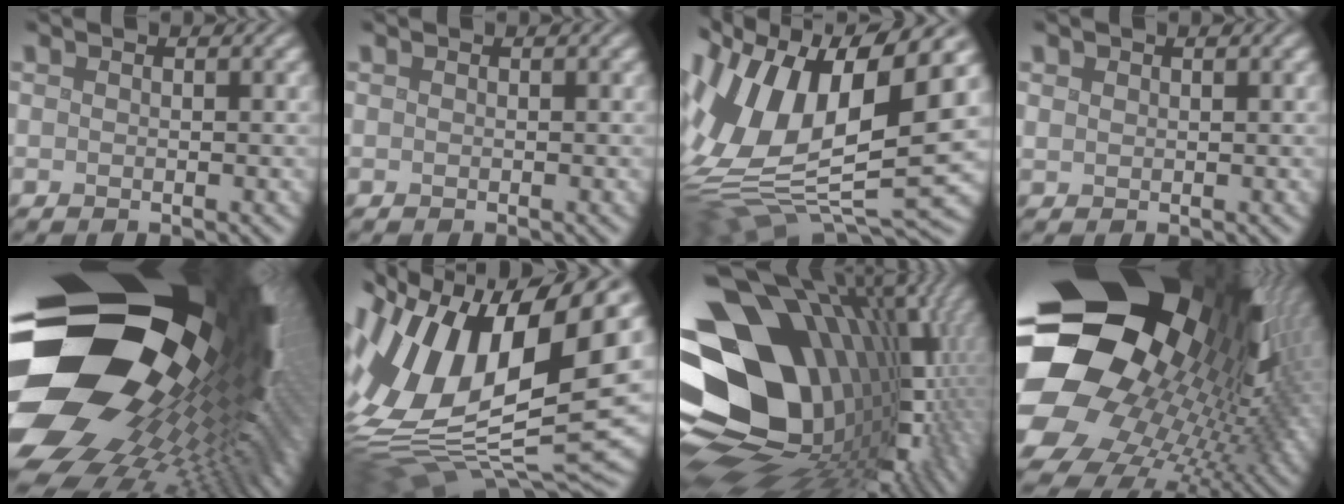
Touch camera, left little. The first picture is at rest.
{"total": 0.0}
{"total": 15.0, "force": [1.9, 7.1, 13.1], "torque": [-0.271, 0.001, 0.038]}
{"total": 0.9, "force": [0.6, 0.5, 0.4], "torque": [-0.008, 0.001, 0.012]}
{"total": 21.7, "force": [0.8, 14.8, 15.8], "torque": [-0.275, -0.023, 0.004]}
{"total": 17.2, "force": [2.1, 8.6, 14.7], "torque": [-0.300, 0.006, 0.033]}
{"total": 19.8, "force": [0.0, 15.0, 12.9], "torque": [-0.237, -0.023, 0.022]}
{"total": 21.1, "force": [2.0, 15.5, 14.2], "torque": [-0.271, -0.046, 0.040]}